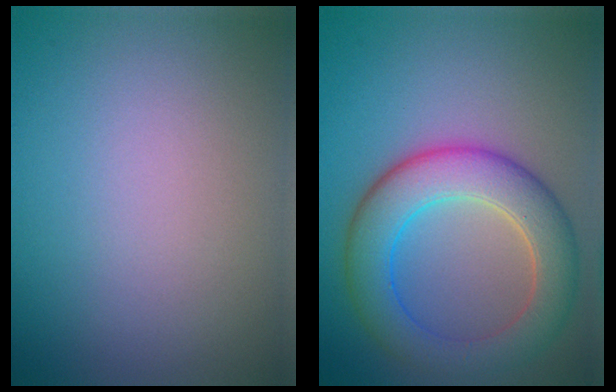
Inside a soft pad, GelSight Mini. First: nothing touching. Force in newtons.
{"total": 7.3, "press": 7.3, "slide": 0.4}